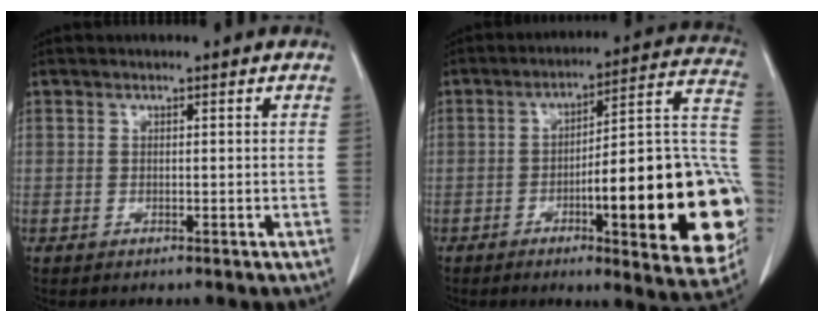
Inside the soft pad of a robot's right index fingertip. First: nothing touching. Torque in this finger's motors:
{"motor_torque": [2.14, 0.00, 1.05, 0.21]}